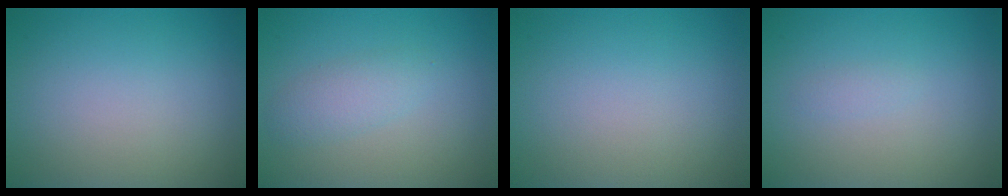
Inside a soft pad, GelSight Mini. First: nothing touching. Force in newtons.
{"total": 2.0, "press": 2.0, "slide": 0.1}
{"total": 0.0}
{"total": 0.6, "press": 0.6, "slide": 0.1}